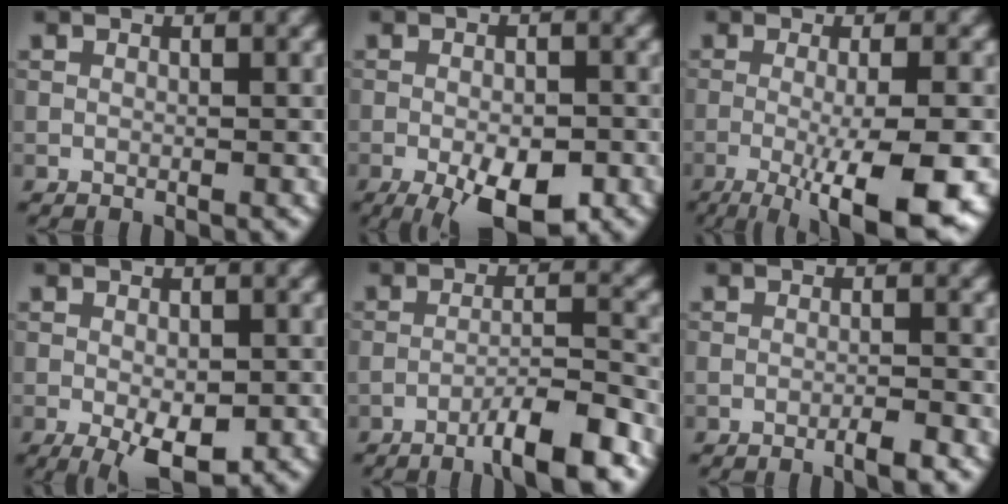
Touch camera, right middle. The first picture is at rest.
{"total": 7.4, "force": [-3.7, 2.8, 5.8], "torque": [-0.088, -0.008, -0.053]}
{"total": 10.4, "force": [-3.8, 2.5, 9.4], "torque": [-0.135, -0.008, -0.054]}
{"total": 4.7, "force": [-1.8, 2.1, 3.9], "torque": [-0.062, -0.011, -0.023]}
{"total": 6.2, "force": [-4.1, 0.8, 4.6], "torque": [-0.065, 0.009, -0.069]}
{"total": 1.9, "force": [-1.2, 0.3, 1.5], "torque": [-0.019, 0.000, -0.023]}